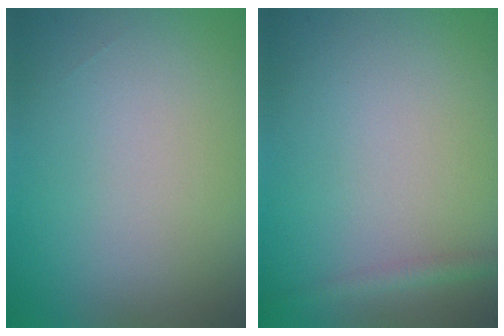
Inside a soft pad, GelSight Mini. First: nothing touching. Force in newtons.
{"total": 1.3, "press": 1.3, "slide": 0.0}